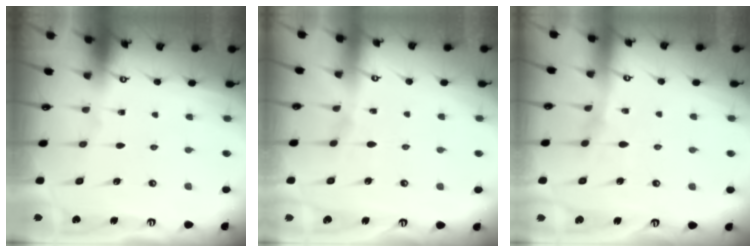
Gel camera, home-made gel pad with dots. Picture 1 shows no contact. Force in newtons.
{"total": 2.5, "press": 2.4, "slide": 0.5}
{"total": 5.9, "press": 5.9, "slide": 0.8}